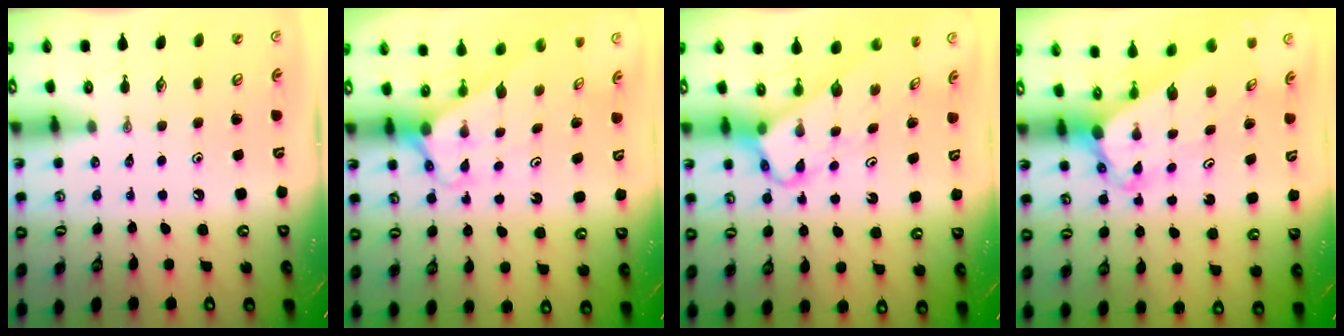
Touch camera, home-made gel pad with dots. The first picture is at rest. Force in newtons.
{"total": 2.7, "press": 2.7, "slide": 0.2}
{"total": 3.9, "press": 3.8, "slide": 0.2}
{"total": 4.0, "press": 3.9, "slide": 0.3}